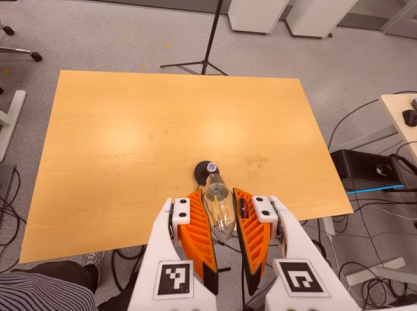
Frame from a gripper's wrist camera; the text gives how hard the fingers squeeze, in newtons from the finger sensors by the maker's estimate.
{"total": 21.1, "left": 26.1, "right": 16.0}